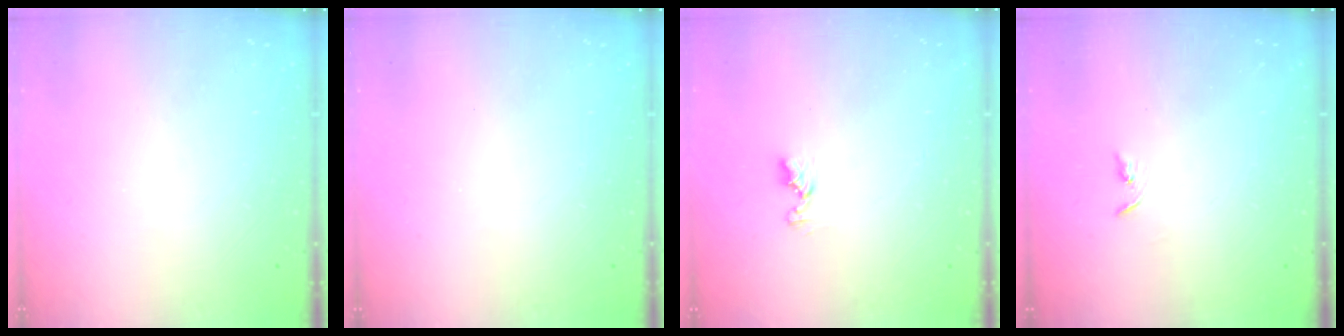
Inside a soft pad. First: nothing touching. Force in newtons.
{"total": 0.0}
{"total": 5.1, "press": 5.1, "slide": 0.6}
{"total": 2.2, "press": 2.2, "slide": 0.2}